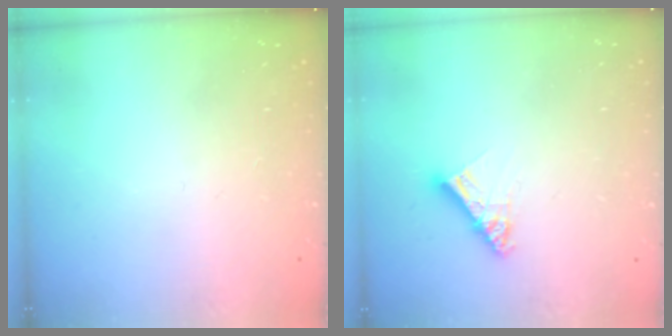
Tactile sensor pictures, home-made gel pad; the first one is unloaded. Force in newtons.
{"total": 9.0, "press": 8.9, "slide": 0.8}